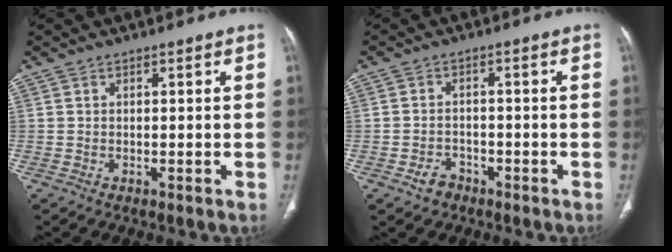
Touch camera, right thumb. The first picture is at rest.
{"total": 3.2, "force": [-2.0, 2.3, 1.1], "torque": [-0.016, 0.020, -0.029]}